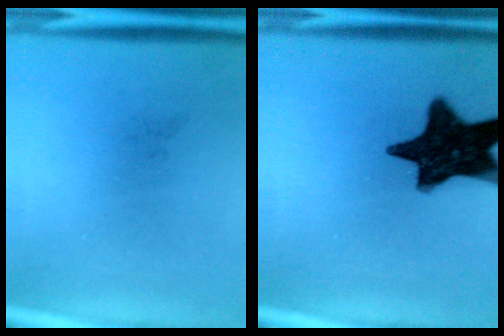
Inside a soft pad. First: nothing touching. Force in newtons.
{"total": 16.4}